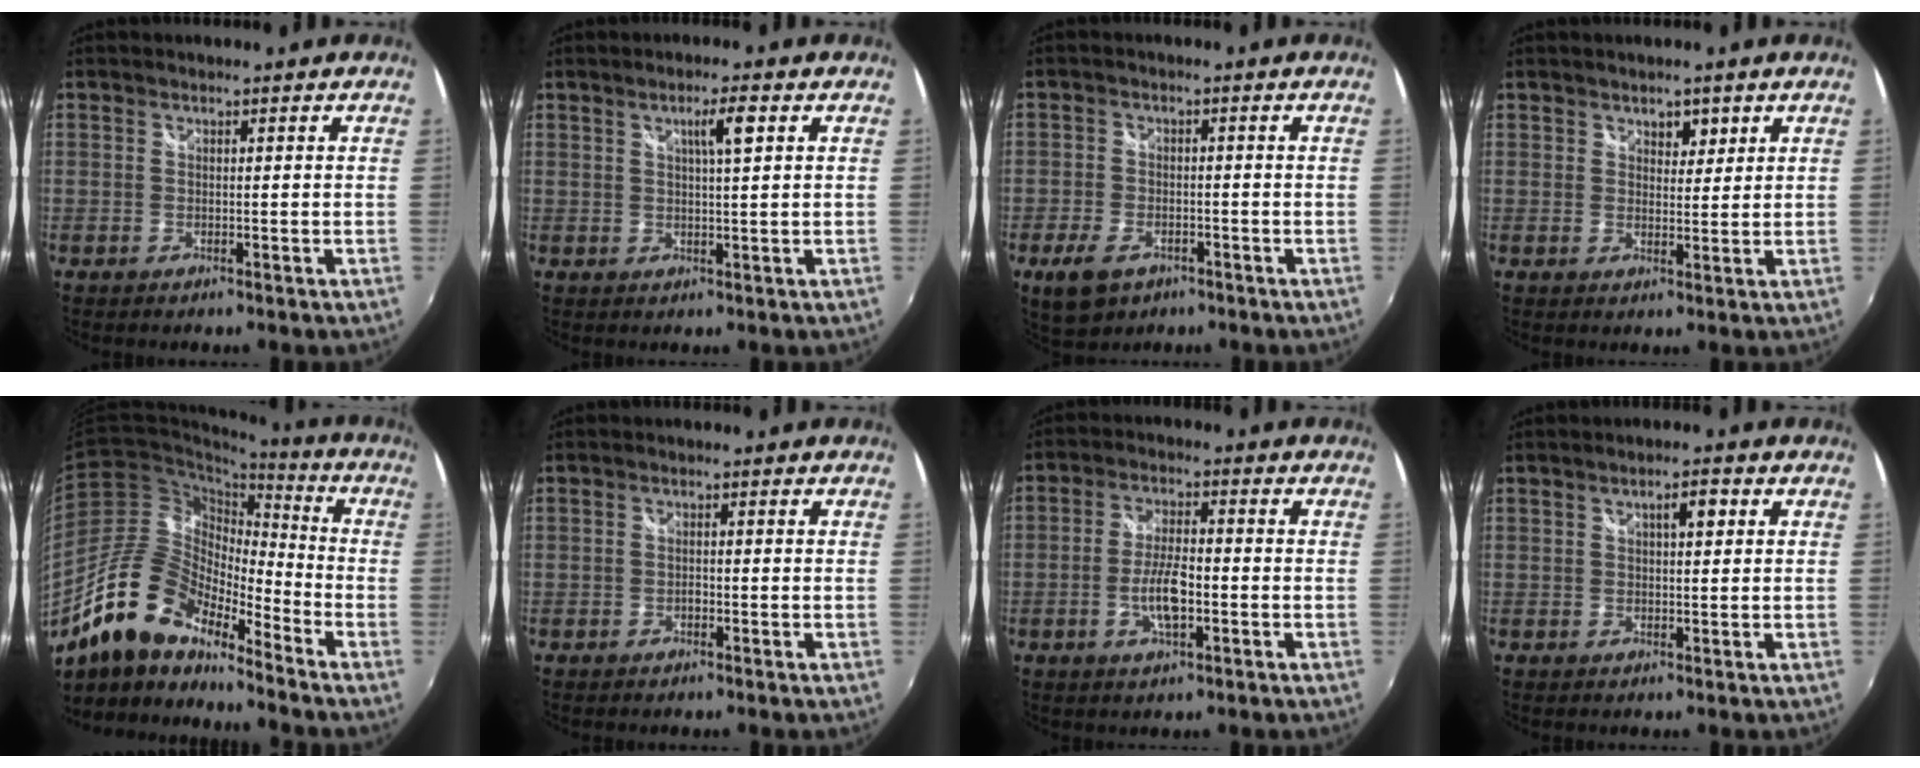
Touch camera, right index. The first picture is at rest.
{"total": 3.7, "force": [1.5, 0.2, 3.4], "torque": [-0.059, 0.004, 0.024]}
{"total": 7.2, "force": [-4.1, 4.3, 4.1], "torque": [-0.104, -0.014, -0.071]}
{"total": 2.8, "force": [1.7, 1.8, 1.2], "torque": [-0.011, 0.004, 0.027]}
{"total": 16.0, "force": [-12.4, 5.7, 8.3], "torque": [-0.157, 0.002, -0.247]}
{"total": 0.8, "force": [-0.5, 0.5, 0.4], "torque": [-0.008, 0.000, -0.010]}
{"total": 6.8, "force": [-2.1, 2.4, 6.0], "torque": [-0.119, 0.000, -0.038]}
{"total": 2.8, "force": [1.1, 1.0, 2.5], "torque": [-0.038, 0.008, 0.015]}